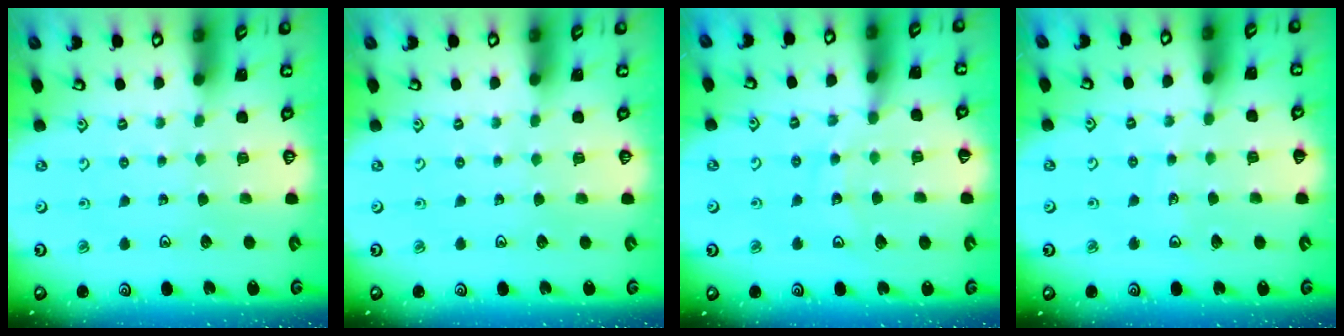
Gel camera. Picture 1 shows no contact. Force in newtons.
{"total": 0.0}
{"total": 11.2, "press": 11.2, "slide": 1.3}
{"total": 2.9, "press": 2.9, "slide": 0.3}